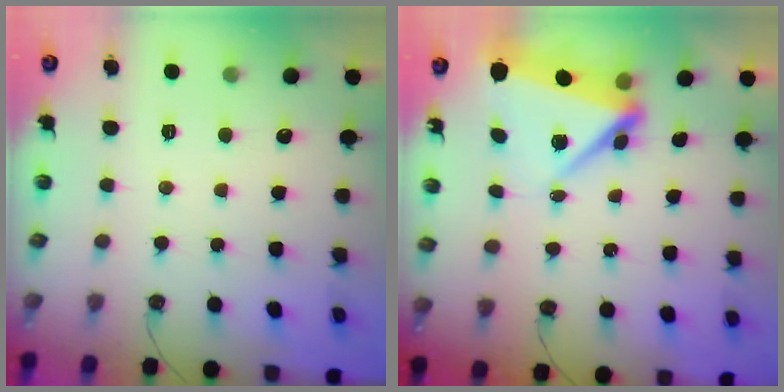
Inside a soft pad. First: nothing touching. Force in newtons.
{"total": 7.0, "press": 6.8, "slide": 1.8}